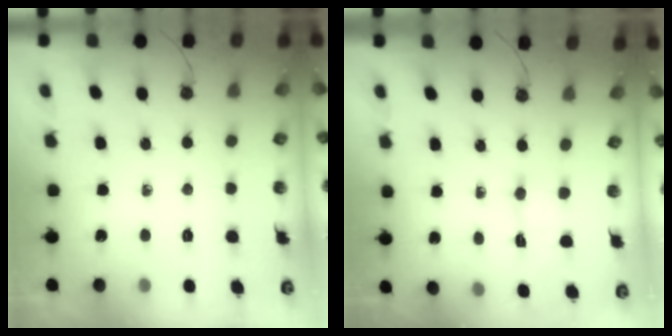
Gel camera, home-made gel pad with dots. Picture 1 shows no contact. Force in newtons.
{"total": 1.5, "press": 1.3, "slide": 0.8}